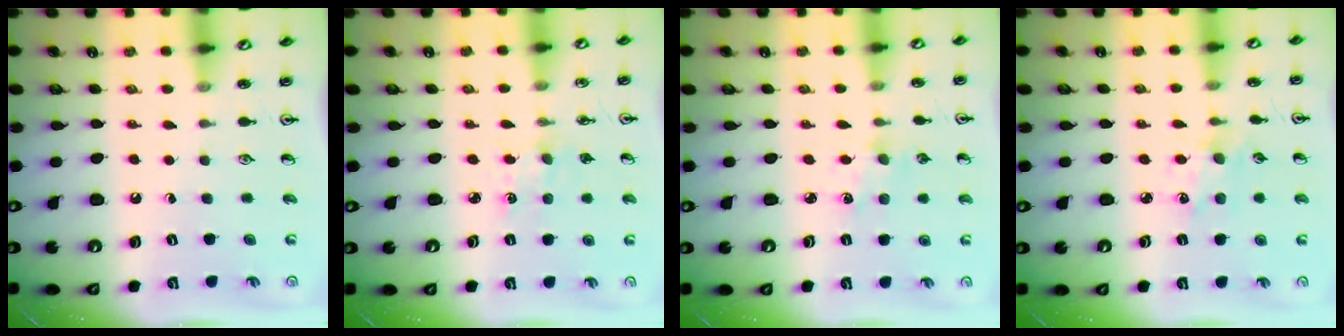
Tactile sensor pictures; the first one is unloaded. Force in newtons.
{"total": 3.3, "press": 3.3, "slide": 0.5}
{"total": 1.7, "press": 1.7, "slide": 0.3}
{"total": 3.8, "press": 3.8, "slide": 0.4}